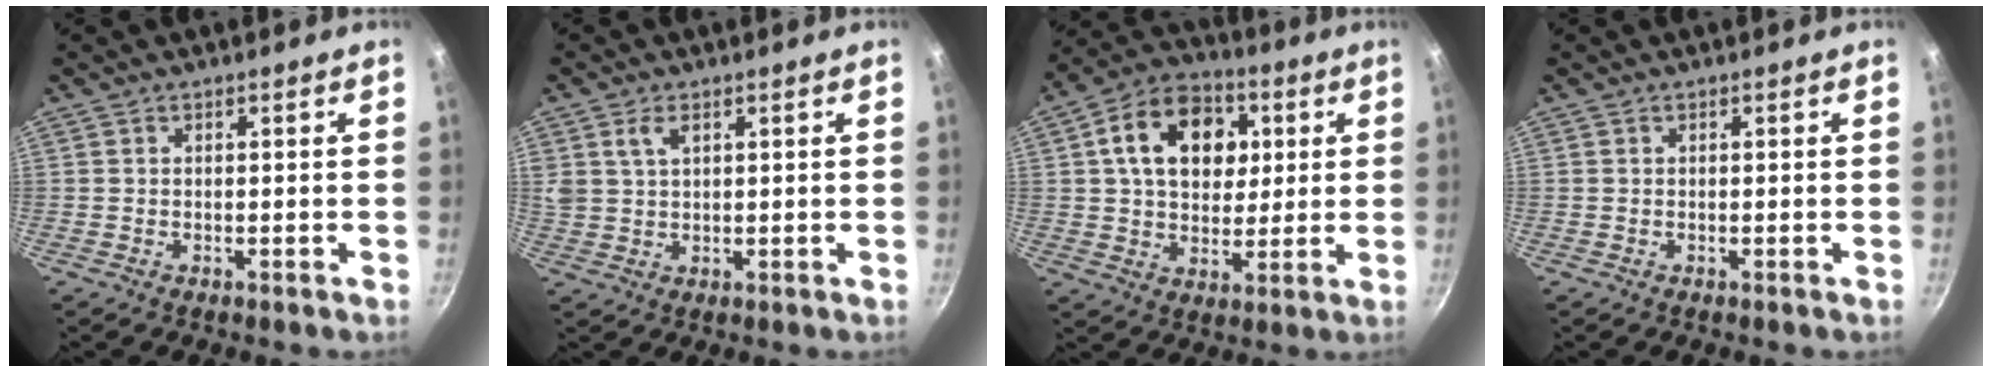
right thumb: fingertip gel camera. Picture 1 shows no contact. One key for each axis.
{"total": 4.0, "fx": 1.8, "fy": 2.4, "fz": 2.6, "tx": -0.041, "ty": -0.005, "tz": 0.038}
{"total": 16.5, "fx": 4.1, "fy": 11.9, "fz": 10.5, "tx": -0.136, "ty": 0.011, "tz": 0.058}
{"total": 0.0}